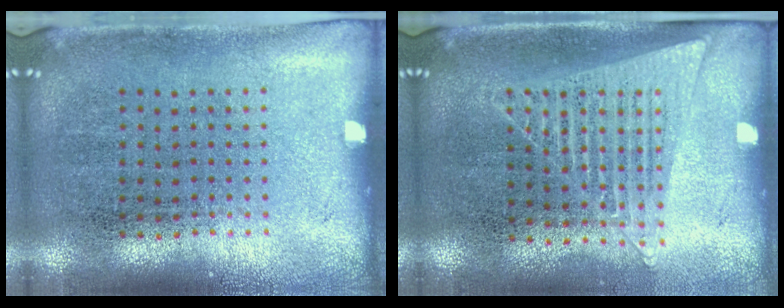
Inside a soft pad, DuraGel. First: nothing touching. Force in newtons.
{"total": 1.3, "press": 1.2, "slide": 0.4}